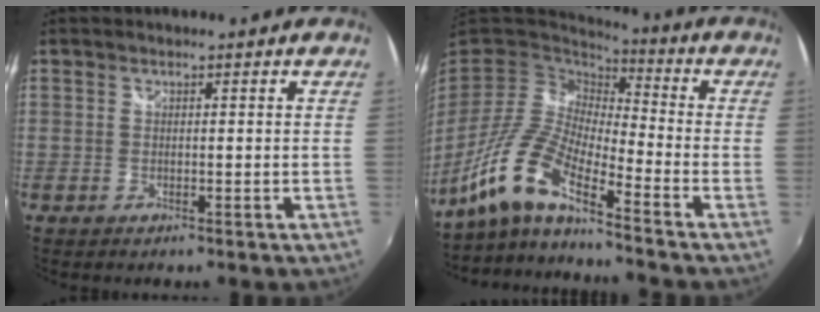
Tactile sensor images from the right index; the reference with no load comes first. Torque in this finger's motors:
{"motor_torque": [0.95, -0.66, 0.35, 0.09]}